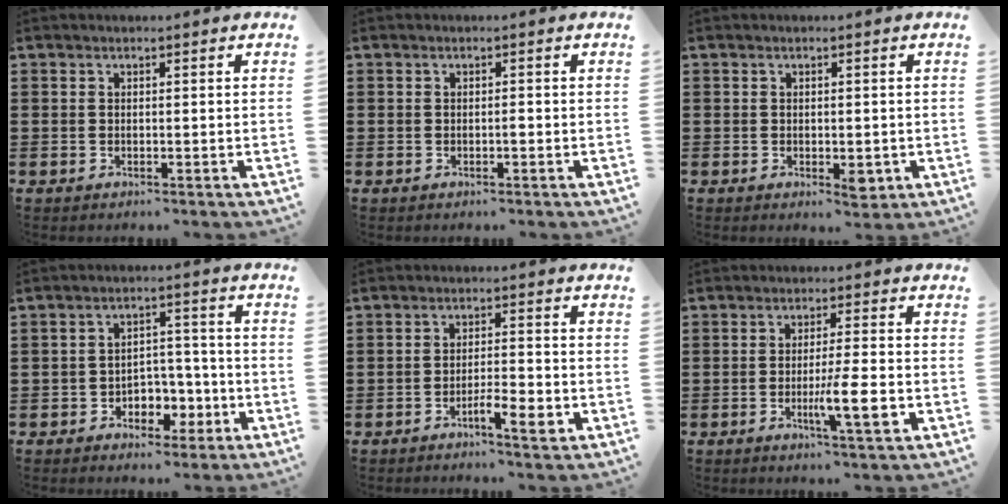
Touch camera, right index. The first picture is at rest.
{"total": 0.7, "force": [-0.4, 0.1, 0.6], "torque": [-0.012, -0.005, -0.006]}
{"total": 2.4, "force": [-0.7, 1.0, 2.0], "torque": [-0.035, 0.001, -0.011]}
{"total": 5.0, "force": [-2.5, 3.6, 2.4], "torque": [-0.036, 0.009, -0.046]}
{"total": 5.1, "force": [-2.8, 1.0, 4.1], "torque": [-0.071, -0.002, -0.050]}
{"total": 7.2, "force": [-2.1, 0.7, 6.9], "torque": [-0.116, -0.011, -0.036]}